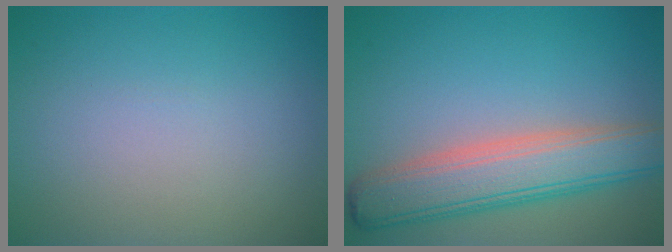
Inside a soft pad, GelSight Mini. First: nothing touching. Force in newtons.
{"total": 6.8, "press": 6.8, "slide": 0.5}